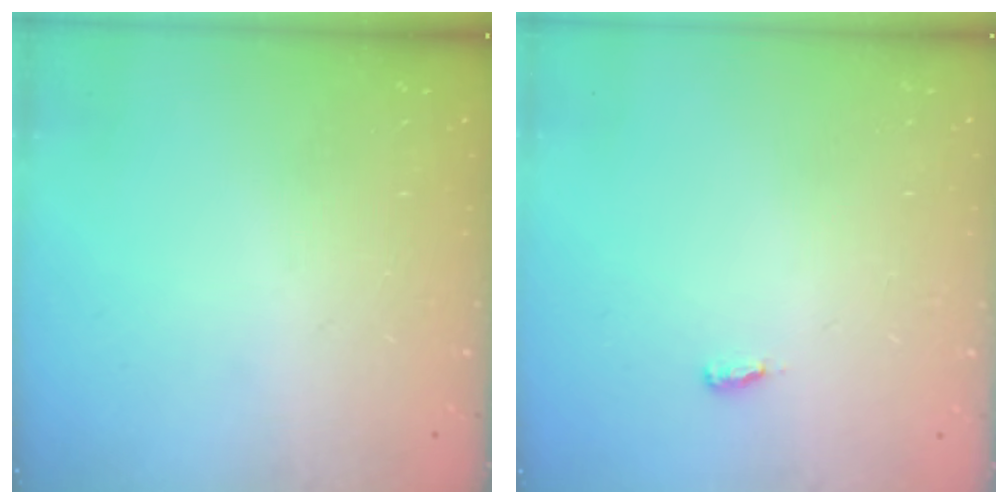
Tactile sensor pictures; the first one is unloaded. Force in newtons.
{"total": 2.6, "press": 2.4, "slide": 1.0}